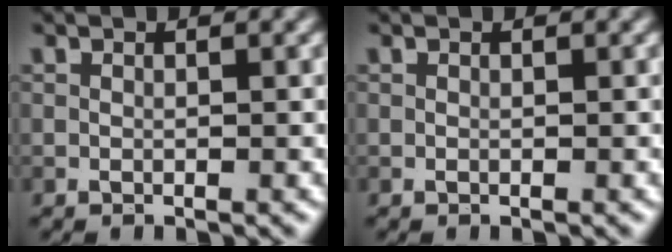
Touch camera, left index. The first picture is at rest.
{"total": 0.0}